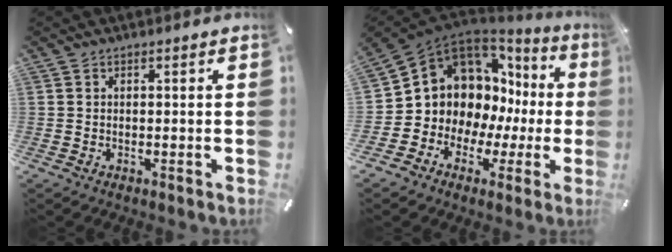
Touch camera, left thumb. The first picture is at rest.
{"total": 9.9, "force": [3.3, 8.9, 2.8], "torque": [-0.053, -0.059, 0.073]}